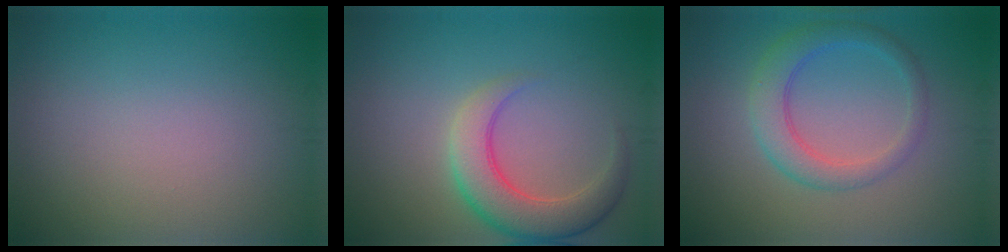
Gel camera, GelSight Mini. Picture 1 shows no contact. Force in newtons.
{"total": 4.9, "press": 4.9, "slide": 0.5}
{"total": 3.6, "press": 3.6, "slide": 0.1}